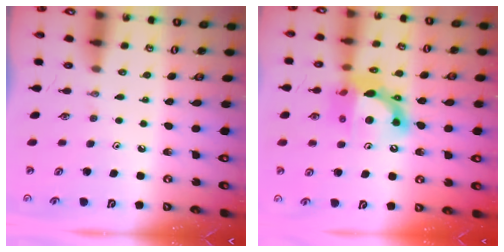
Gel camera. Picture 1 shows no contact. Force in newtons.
{"total": 13.8, "press": 13.7, "slide": 1.6}